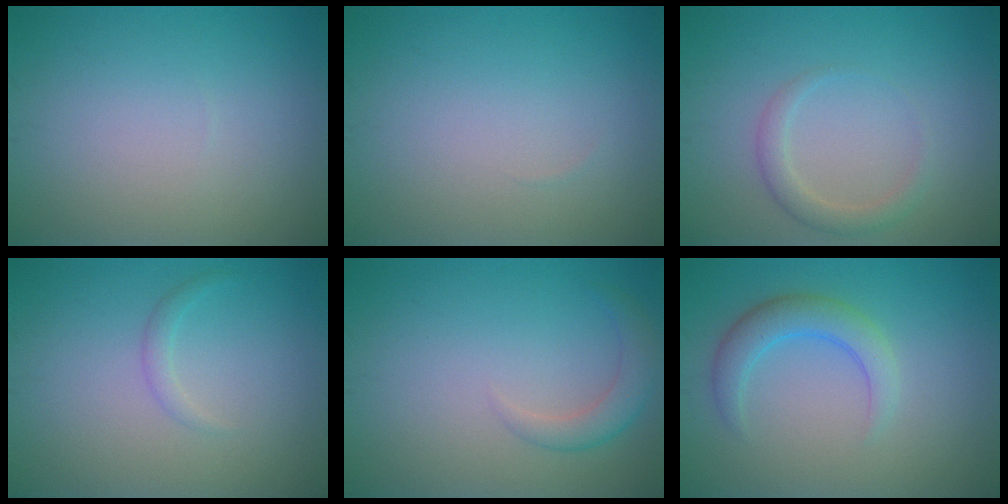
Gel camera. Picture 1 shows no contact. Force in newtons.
{"total": 0.0}
{"total": 1.9, "press": 1.9, "slide": 0.2}
{"total": 1.0, "press": 1.0, "slide": 0.1}
{"total": 2.2, "press": 2.2, "slide": 0.1}
{"total": 3.2, "press": 3.2, "slide": 0.2}